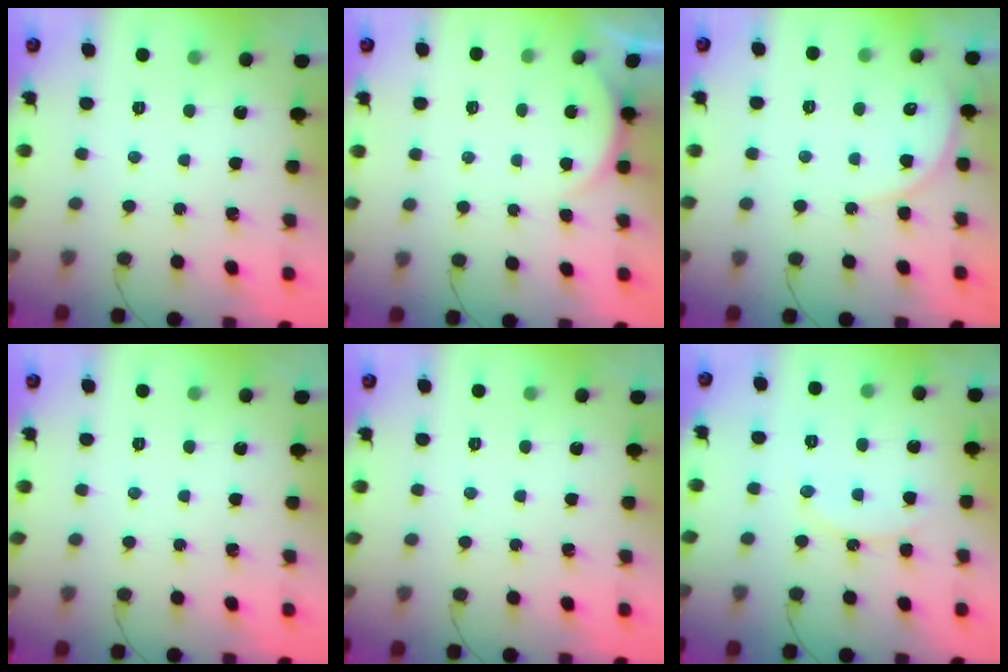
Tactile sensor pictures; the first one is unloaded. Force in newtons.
{"total": 2.3, "press": 2.3, "slide": 0.5}
{"total": 6.0, "press": 6.0, "slide": 0.7}
{"total": 0.0}
{"total": 0.0}
{"total": 9.6, "press": 9.6, "slide": 0.8}